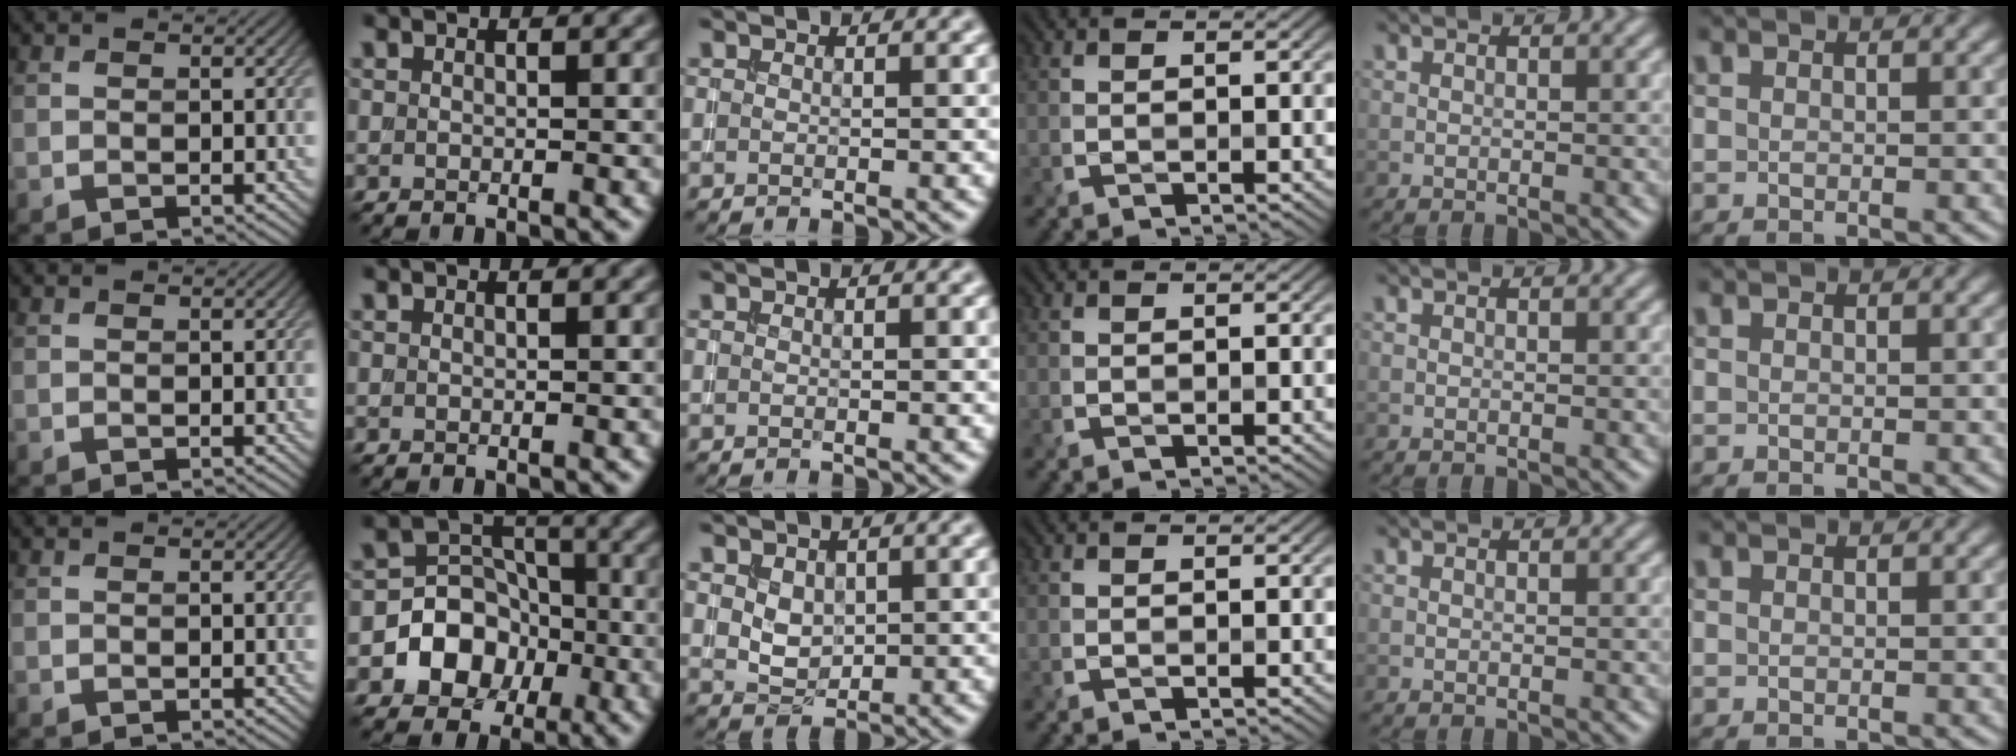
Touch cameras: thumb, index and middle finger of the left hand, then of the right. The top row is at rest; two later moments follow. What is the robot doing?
{"motion": "extract", "object": "drawer"}